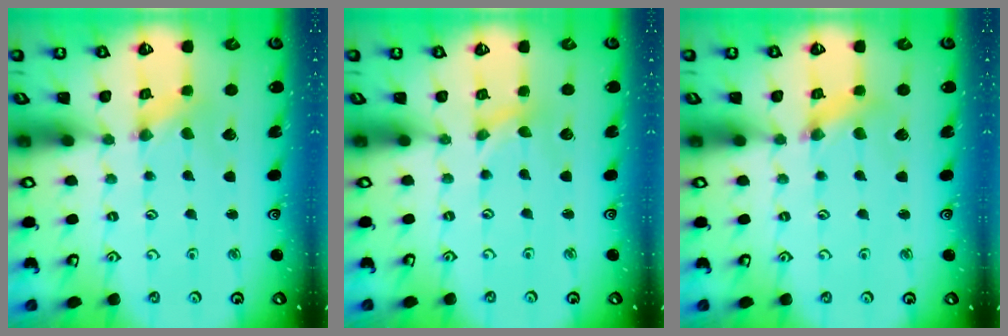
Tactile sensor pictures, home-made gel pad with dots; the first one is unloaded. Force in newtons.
{"total": 0.0}
{"total": 2.7, "press": 2.6, "slide": 0.4}